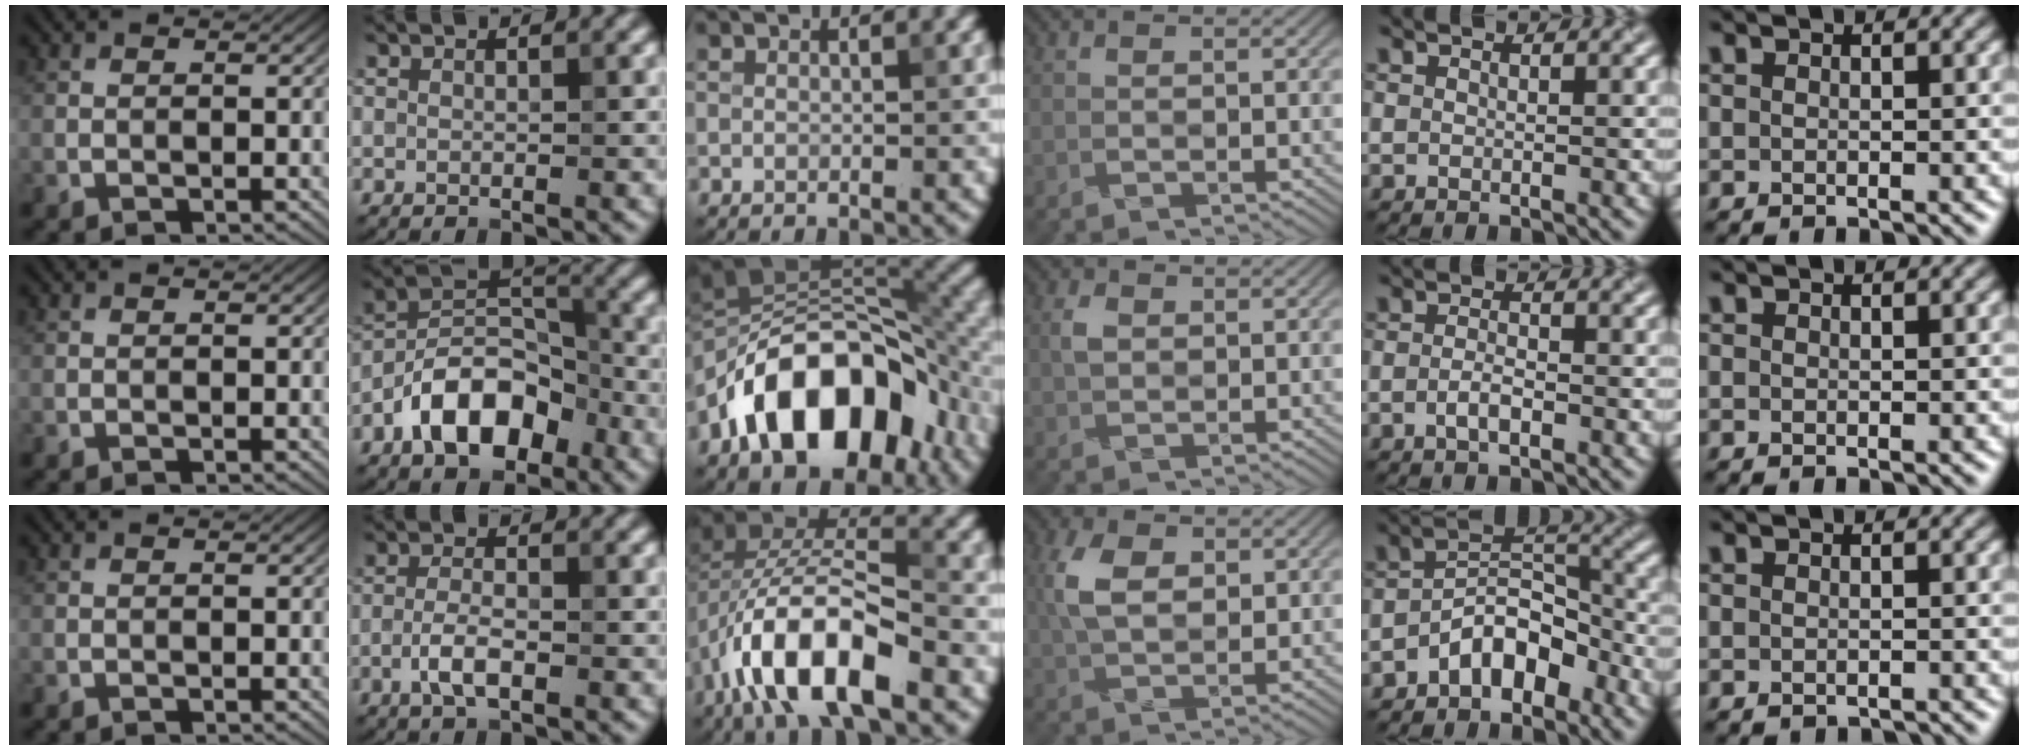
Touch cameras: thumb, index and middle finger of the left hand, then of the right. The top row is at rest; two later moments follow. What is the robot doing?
{"motion": "fold", "object": "napkin"}